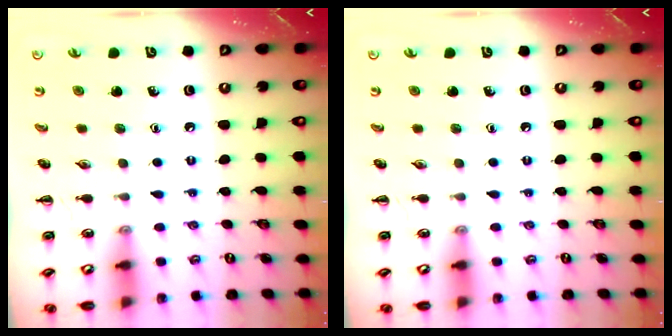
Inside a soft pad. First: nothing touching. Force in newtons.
{"total": 0.0}